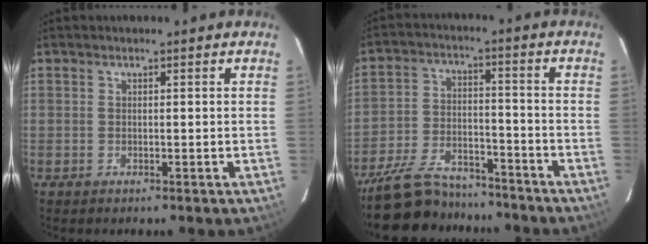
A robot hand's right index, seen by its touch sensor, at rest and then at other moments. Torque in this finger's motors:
{"motor_torque": [1.13, -1.00, 0.46, 0.10]}